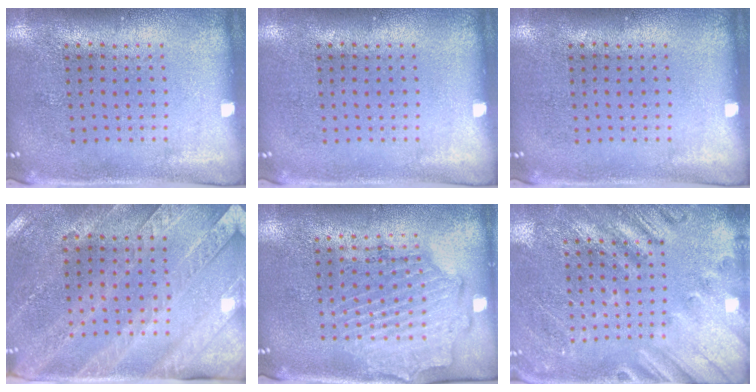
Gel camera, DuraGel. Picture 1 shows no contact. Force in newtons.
{"total": 0.0}
{"total": 0.0}
{"total": 2.8, "press": 2.6, "slide": 1.0}
{"total": 1.9, "press": 1.7, "slide": 0.8}
{"total": 2.3, "press": 2.3, "slide": 0.3}